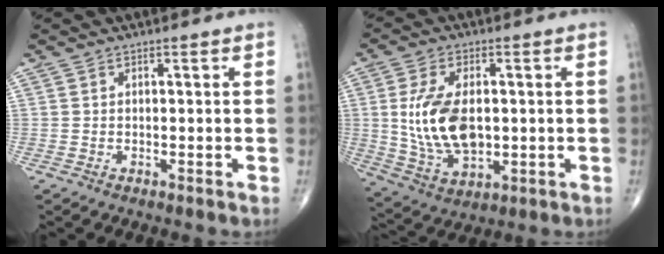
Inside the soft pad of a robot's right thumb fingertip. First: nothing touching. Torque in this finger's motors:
{"motor_torque": [-0.08, 0.15, 0.89, -0.10, 0.14]}